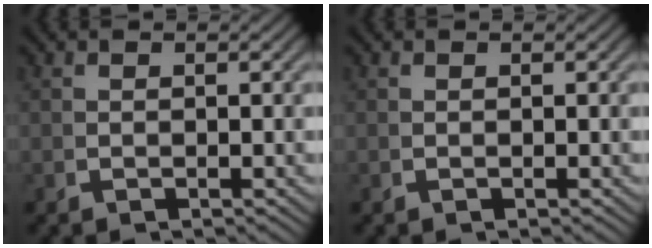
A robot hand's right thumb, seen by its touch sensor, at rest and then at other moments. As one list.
[{"total": 0.0}]